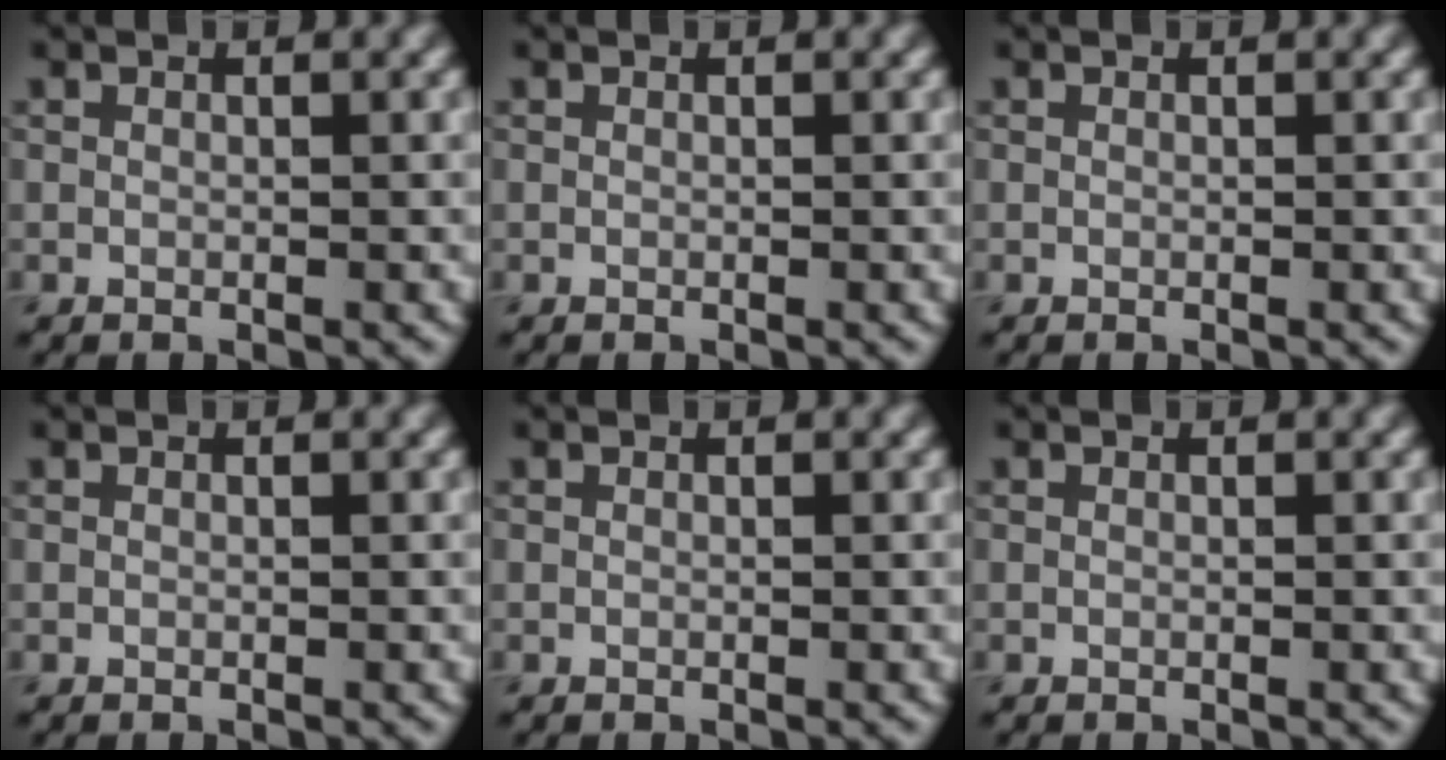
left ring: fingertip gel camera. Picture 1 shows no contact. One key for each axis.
{"total": 0.0}
{"total": 0.0}
{"total": 0.0}
{"total": 0.0}
{"total": 0.0}